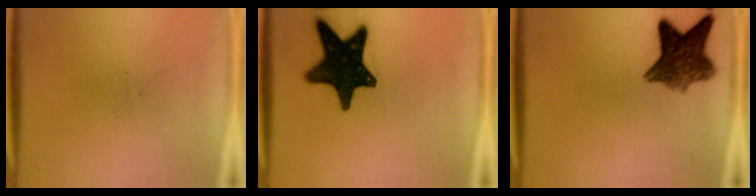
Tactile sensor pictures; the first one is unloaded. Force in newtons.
{"total": 18.2}
{"total": 8.8}